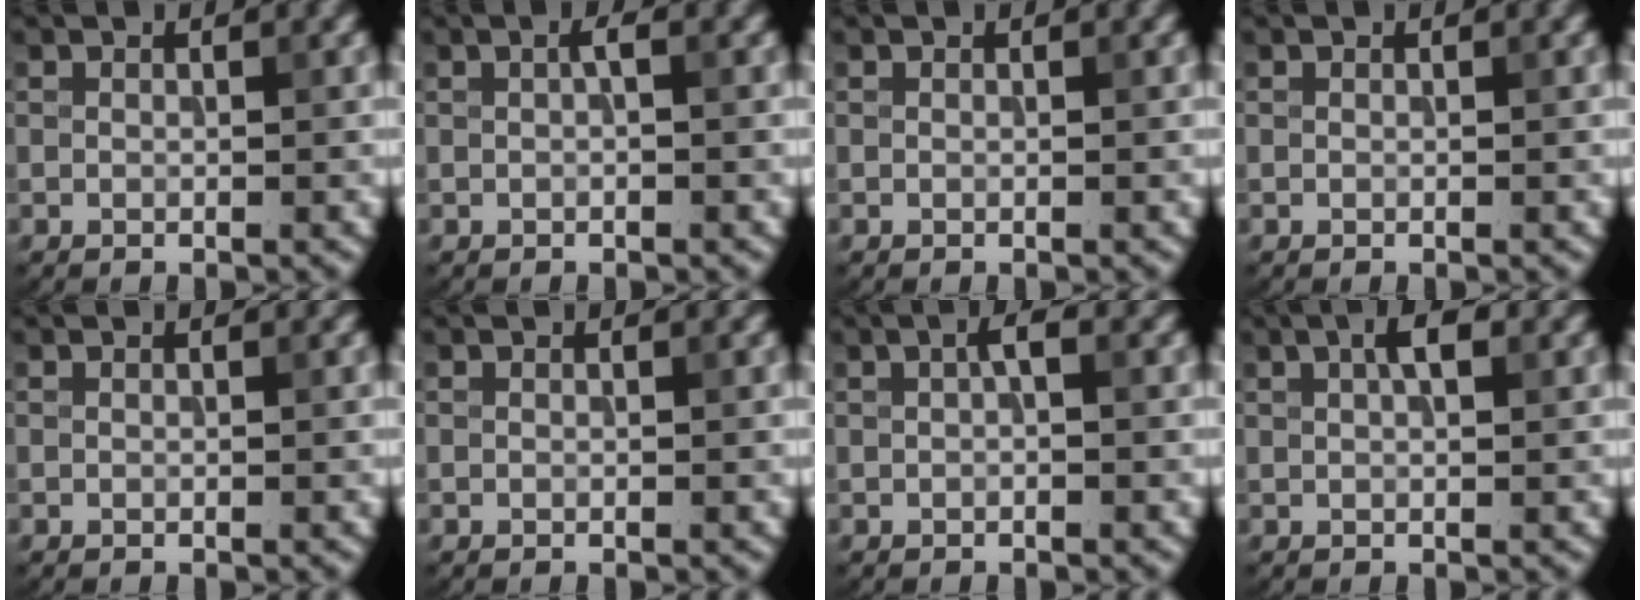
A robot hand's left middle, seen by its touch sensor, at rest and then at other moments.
{"total": 0.8, "force": [0.1, 0.1, 0.7], "torque": [-0.015, 0.003, 0.002]}
{"total": 0.0}
{"total": 0.0}
{"total": 0.0}
{"total": 0.0}
{"total": 1.3, "force": [0.3, 0.3, 1.2], "torque": [-0.024, 0.004, 0.004]}
{"total": 2.2, "force": [0.9, 0.7, 1.9], "torque": [-0.029, 0.007, 0.014]}